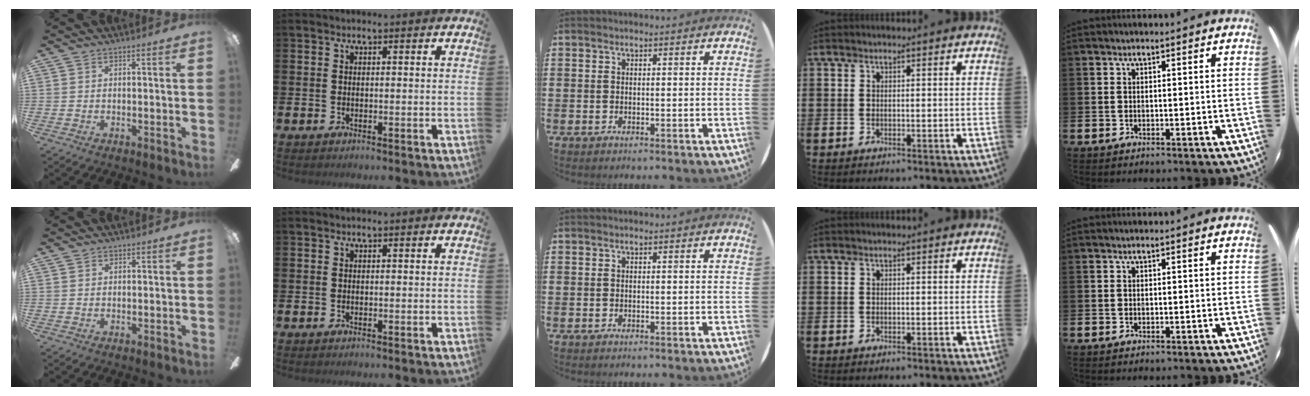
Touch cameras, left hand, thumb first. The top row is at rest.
{"thumb": {"total": 0.6, "force": [0.5, 0.4, -0.1], "torque": [0.002, 0.002, 0.009]}}